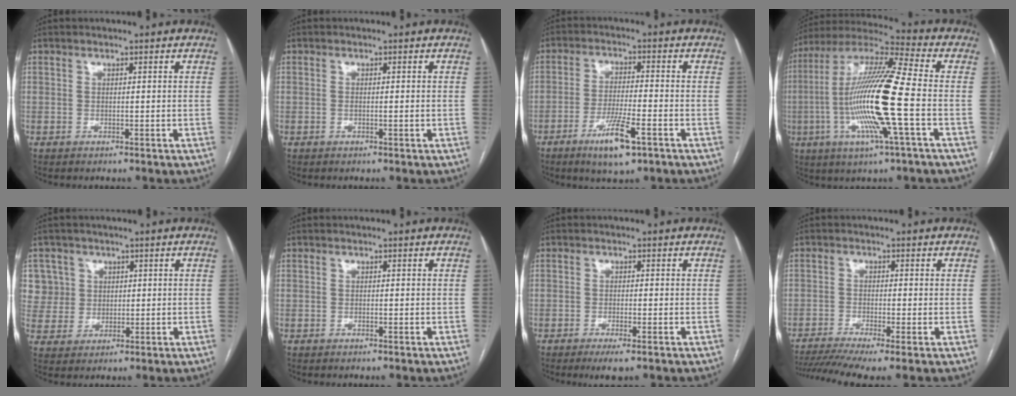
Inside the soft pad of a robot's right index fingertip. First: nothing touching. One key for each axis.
{"total": 0.7, "fx": 0.0, "fy": 0.1, "fz": 0.7, "tx": -0.012, "ty": 0.001, "tz": 0.002}
{"total": 8.1, "fx": -4.4, "fy": 1.1, "fz": 6.7, "tx": -0.127, "ty": -0.014, "tz": -0.071}
{"total": 18.4, "fx": -3.4, "fy": 0.2, "fz": 18.1, "tx": -0.362, "ty": -0.006, "tz": -0.073}
{"total": 7.5, "fx": 2.5, "fy": 7.1, "fz": 0.1, "tx": 0.002, "ty": 0.025, "tz": 0.064}
{"total": 0.0}
{"total": 3.1, "fx": -1.9, "fy": 0.4, "fz": 2.5, "tx": -0.043, "ty": -0.007, "tz": -0.029}
{"total": 8.9, "fx": -6.5, "fy": 0.4, "fz": 6.0, "tx": -0.106, "ty": -0.007, "tz": -0.106}